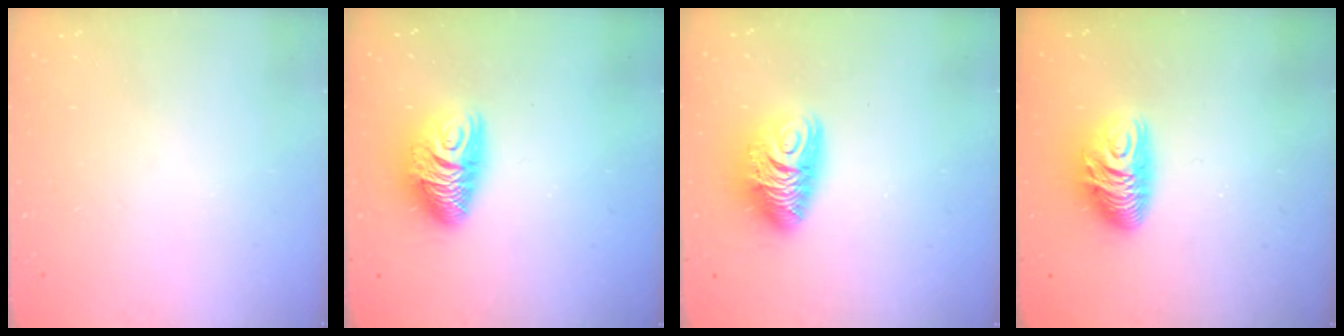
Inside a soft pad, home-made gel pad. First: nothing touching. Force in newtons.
{"total": 10.6, "press": 10.6, "slide": 0.5}
{"total": 10.7, "press": 10.6, "slide": 1.1}
{"total": 10.4, "press": 10.4, "slide": 0.8}